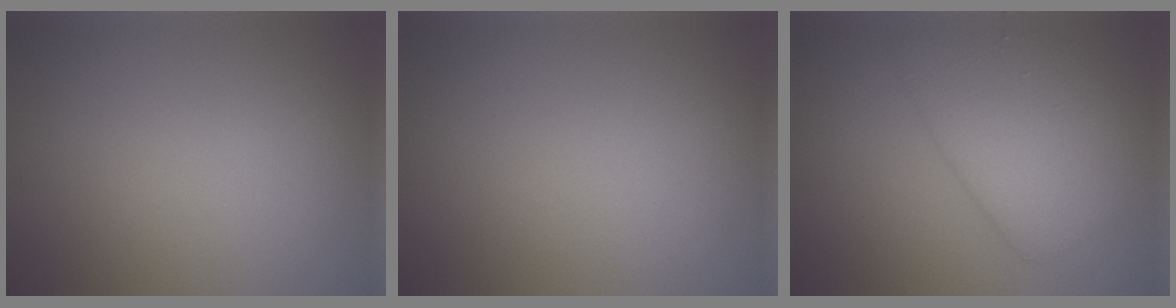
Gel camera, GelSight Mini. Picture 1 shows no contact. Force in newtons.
{"total": 0.0}
{"total": 5.1, "press": 5.1, "slide": 0.3}